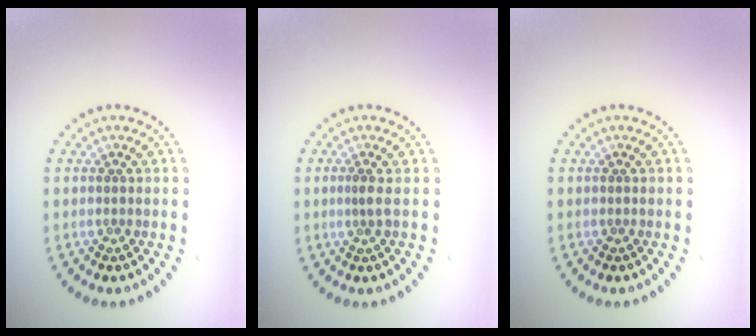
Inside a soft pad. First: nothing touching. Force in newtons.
{"total": 0.8, "press": 0.5, "slide": 0.6}
{"total": 0.0}